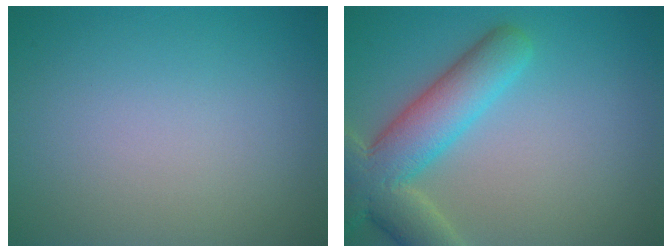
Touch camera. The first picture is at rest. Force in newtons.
{"total": 7.5, "press": 7.4, "slide": 0.6}